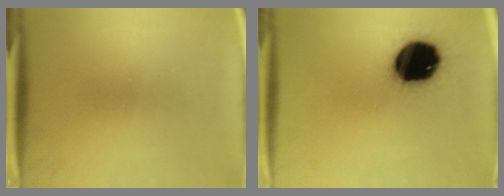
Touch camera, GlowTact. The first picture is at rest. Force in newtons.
{"total": 19.7}